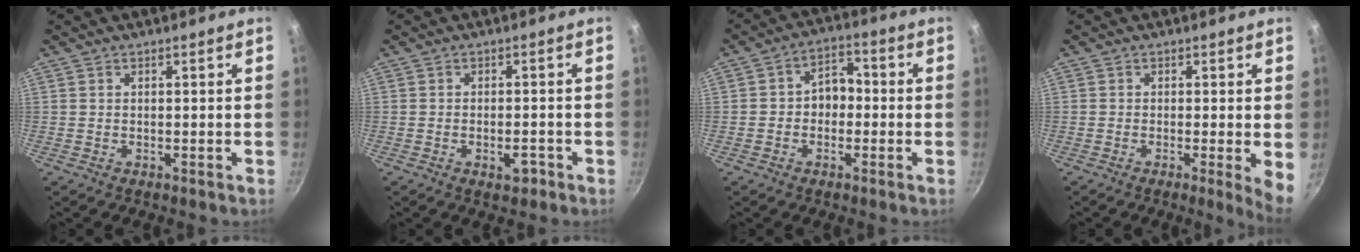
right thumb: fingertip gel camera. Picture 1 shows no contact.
{"total": 3.1, "force": [-1.6, 1.6, 2.2], "torque": [-0.019, 0.013, -0.021]}
{"total": 6.2, "force": [-0.8, 4.9, 3.8], "torque": [-0.014, 0.024, -0.022]}
{"total": 4.5, "force": [-0.4, 0.6, 4.5], "torque": [-0.054, -0.011, -0.008]}